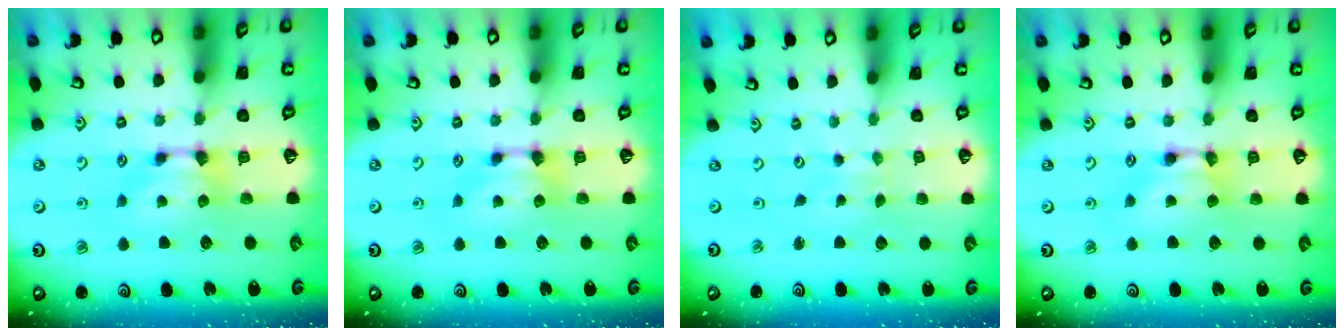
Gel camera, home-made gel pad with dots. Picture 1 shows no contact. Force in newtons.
{"total": 0.0}
{"total": 5.1, "press": 5.1, "slide": 0.2}
{"total": 1.8, "press": 1.8, "slide": 0.1}